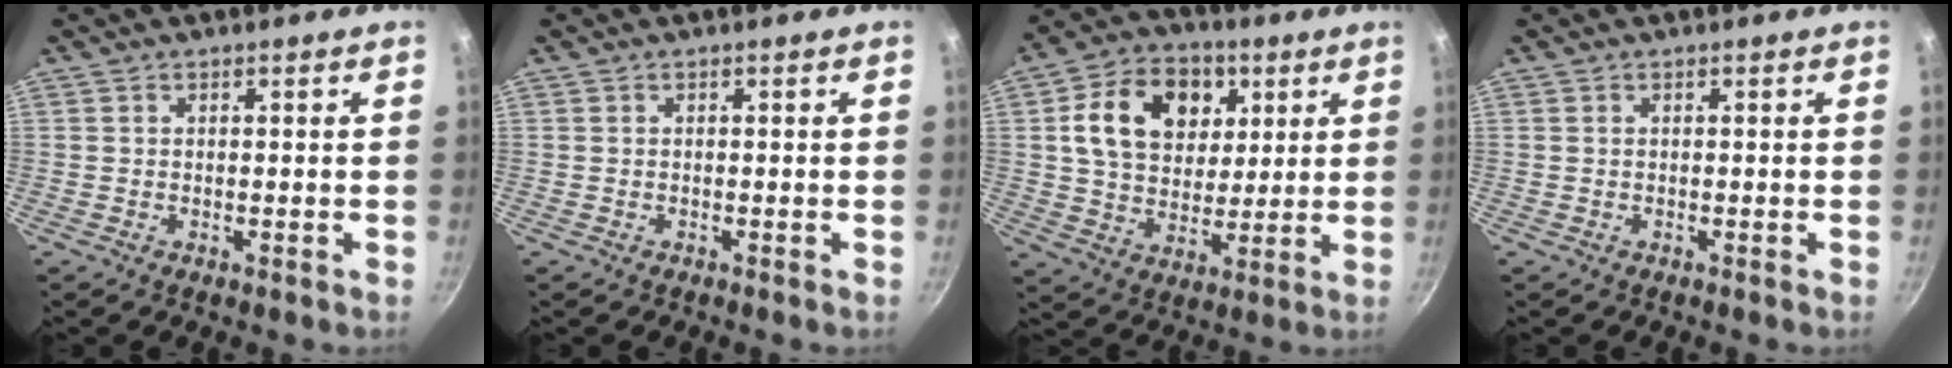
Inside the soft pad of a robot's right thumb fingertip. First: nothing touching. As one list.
[{"total": 0.0}, {"total": 16.5, "force": [5.0, 12.3, 9.9], "torque": [-0.138, -0.001, 0.078]}, {"total": 0.0}]